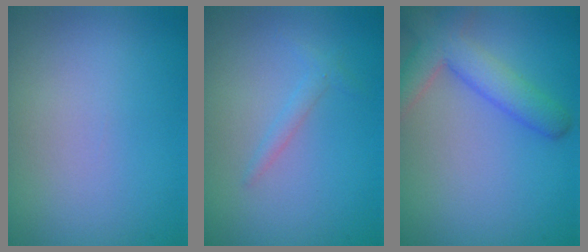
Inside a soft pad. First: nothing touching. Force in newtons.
{"total": 0.9, "press": 0.9, "slide": 0.1}
{"total": 4.7, "press": 4.7, "slide": 0.3}